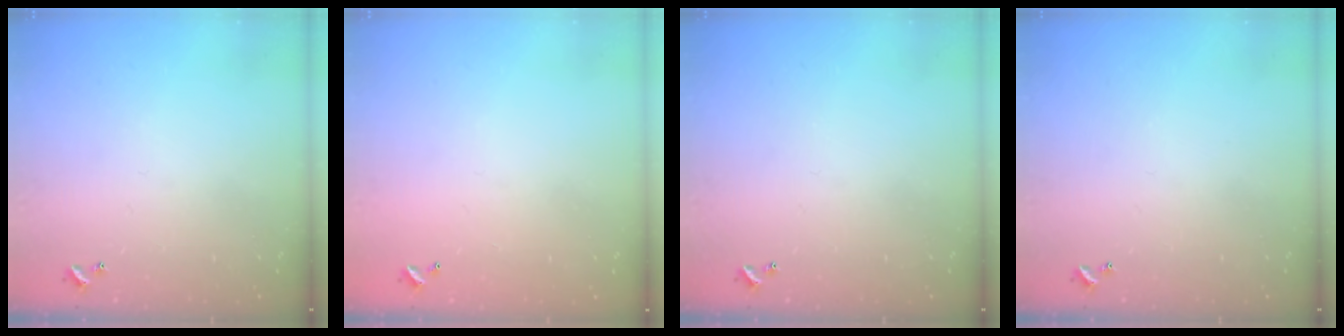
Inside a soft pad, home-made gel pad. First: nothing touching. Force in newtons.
{"total": 2.9, "press": 2.9, "slide": 0.1}
{"total": 0.0}
{"total": 0.0}